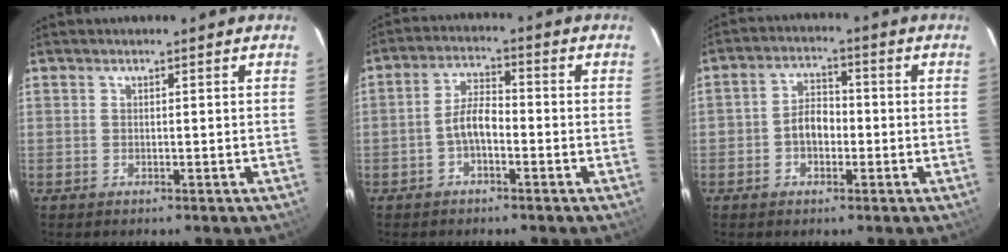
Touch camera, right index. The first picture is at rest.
{"total": 4.9, "force": [-2.1, 2.1, 3.9], "torque": [-0.081, 0.015, -0.039]}
{"total": 5.0, "force": [-1.4, 3.6, 3.3], "torque": [-0.057, 0.018, -0.023]}